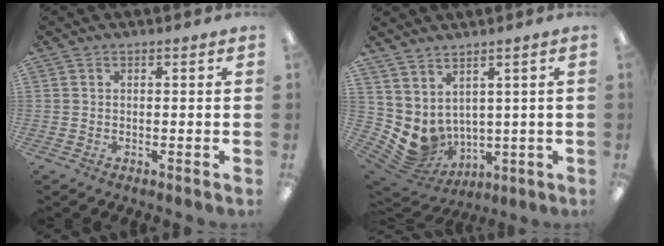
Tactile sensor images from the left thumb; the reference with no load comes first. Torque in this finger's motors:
{"motor_torque": [0.64, 1.10, 0.68, -0.71, 0.02]}